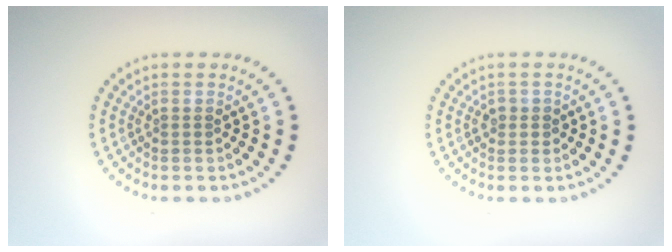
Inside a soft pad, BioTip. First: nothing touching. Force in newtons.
{"total": 1.1, "press": 1.0, "slide": 0.4}